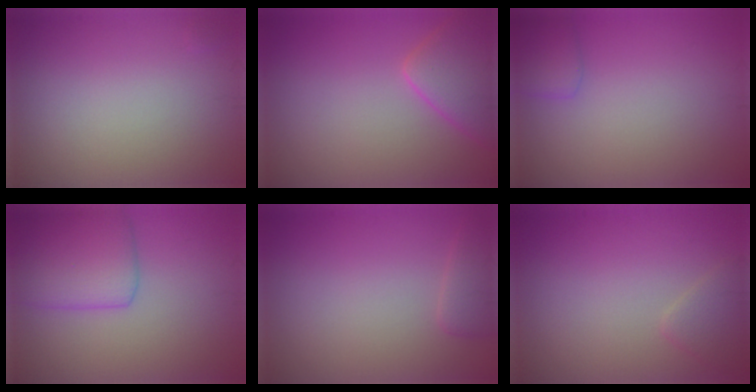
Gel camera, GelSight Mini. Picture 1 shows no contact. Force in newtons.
{"total": 4.5, "press": 4.4, "slide": 0.3}
{"total": 1.7, "press": 1.7, "slide": 0.1}
{"total": 4.9, "press": 4.9, "slide": 0.2}
{"total": 1.6, "press": 1.6, "slide": 0.2}
{"total": 1.6, "press": 1.6, "slide": 0.1}